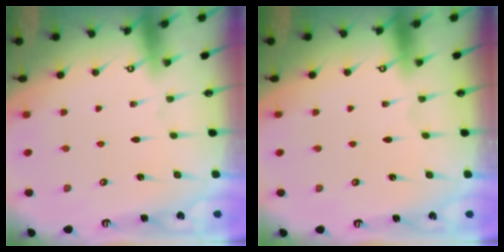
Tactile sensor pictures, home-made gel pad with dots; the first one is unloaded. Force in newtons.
{"total": 0.0}